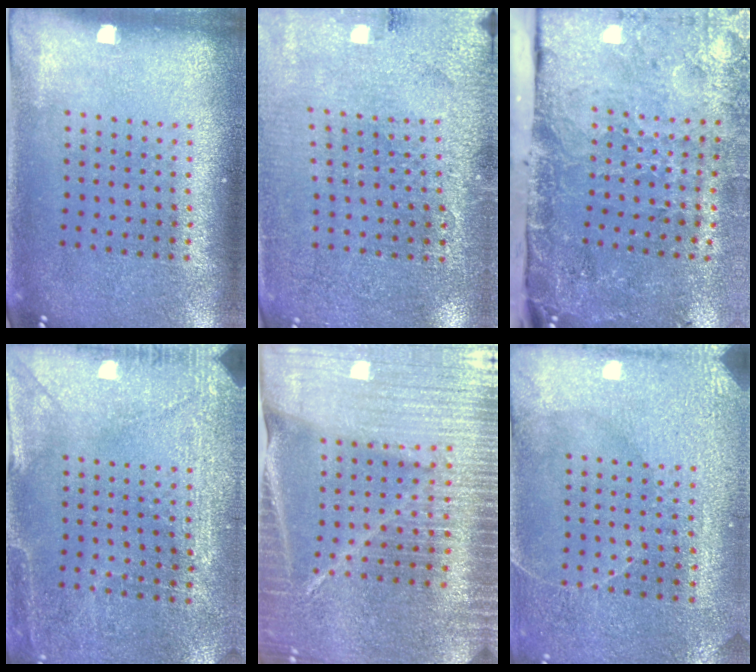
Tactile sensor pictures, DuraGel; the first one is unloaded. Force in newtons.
{"total": 2.8, "press": 2.8, "slide": 0.5}
{"total": 4.9, "press": 3.6, "slide": 3.3}
{"total": 2.9, "press": 2.8, "slide": 0.6}
{"total": 5.1, "press": 4.6, "slide": 2.3}
{"total": 3.0, "press": 2.9, "slide": 0.3}